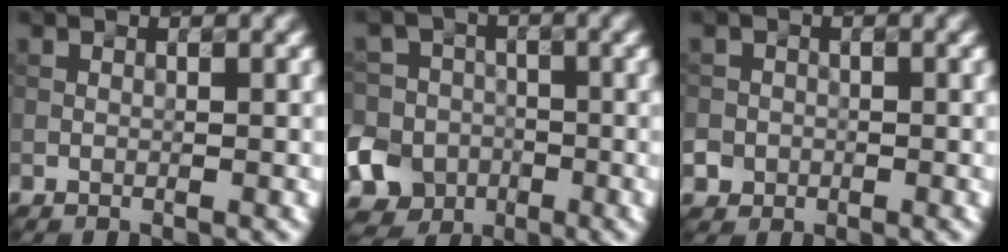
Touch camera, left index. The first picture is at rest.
{"total": 15.5, "force": [-6.6, 13.4, 4.1], "torque": [-0.112, -0.016, -0.145]}
{"total": 2.5, "force": [-1.1, 2.2, 0.3], "torque": [0.005, -0.001, -0.023]}